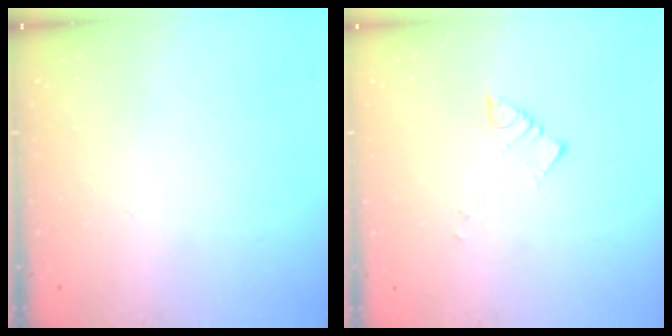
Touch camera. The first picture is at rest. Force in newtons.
{"total": 4.4, "press": 4.4, "slide": 0.1}